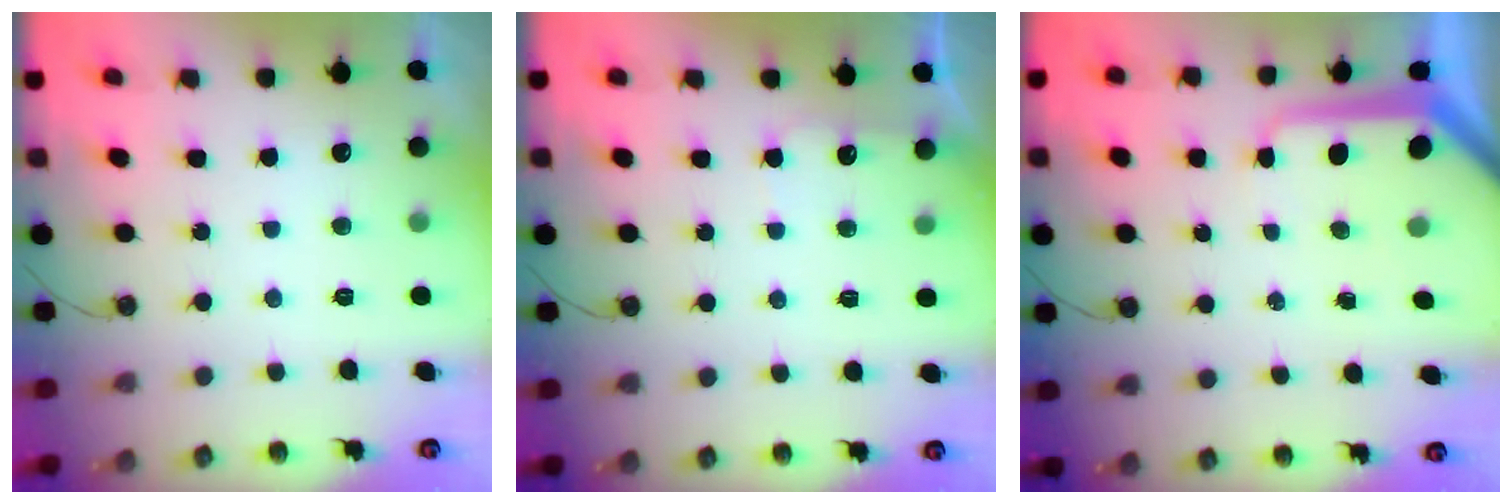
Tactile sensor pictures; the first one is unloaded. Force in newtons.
{"total": 4.0, "press": 4.0, "slide": 0.5}
{"total": 8.4, "press": 8.4, "slide": 0.6}